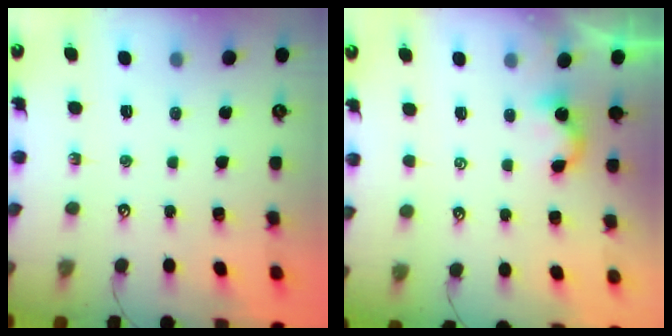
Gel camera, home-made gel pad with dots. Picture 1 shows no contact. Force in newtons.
{"total": 2.6, "press": 2.6, "slide": 0.2}